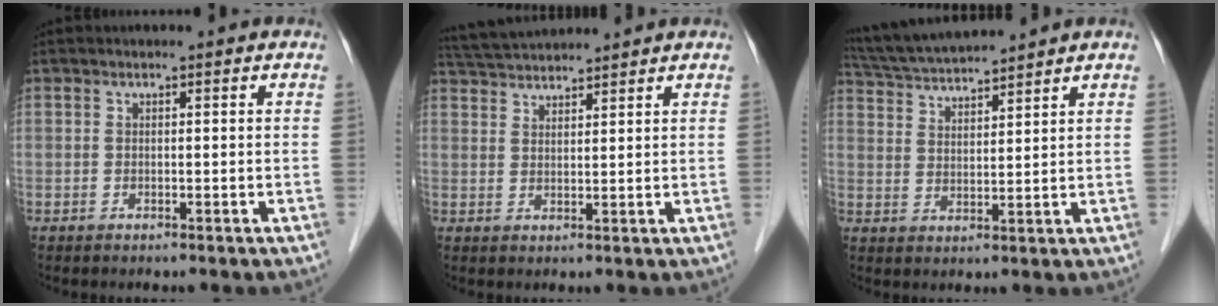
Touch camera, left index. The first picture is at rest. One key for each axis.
{"total": 6.7, "fx": 6.5, "fy": 0.0, "fz": 1.5, "tx": -0.037, "ty": 0.036, "tz": 0.116}
{"total": 9.7, "fx": 9.1, "fy": -0.6, "fz": 3.1, "tx": -0.065, "ty": 0.025, "tz": 0.167}